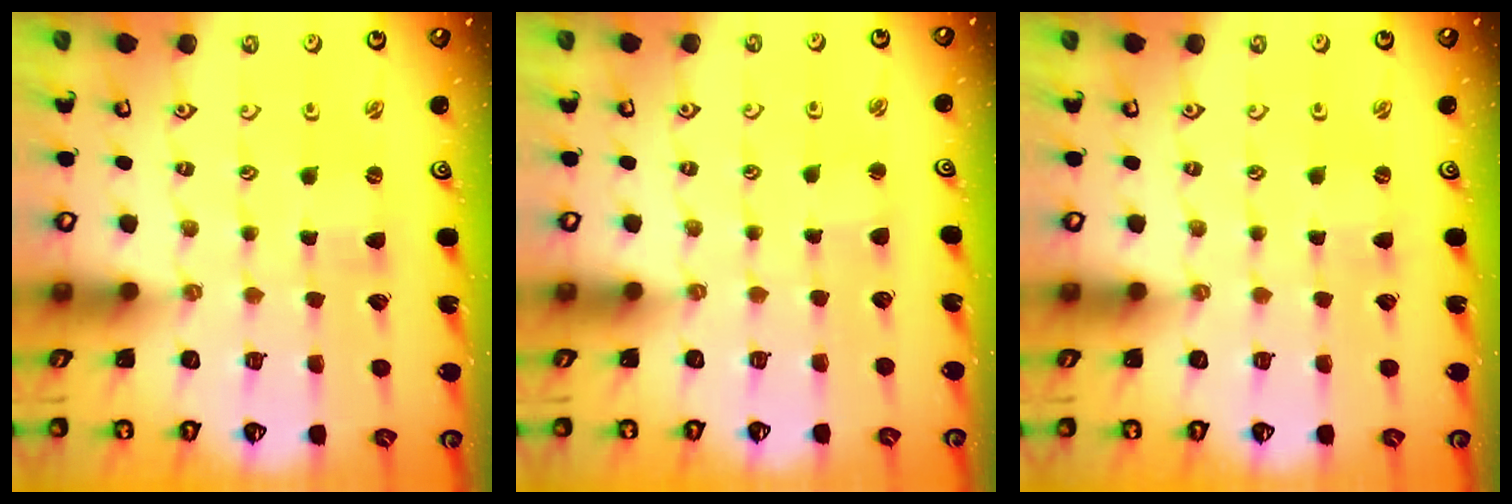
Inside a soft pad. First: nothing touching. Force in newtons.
{"total": 2.0, "press": 2.0, "slide": 0.3}
{"total": 1.1, "press": 1.0, "slide": 0.4}